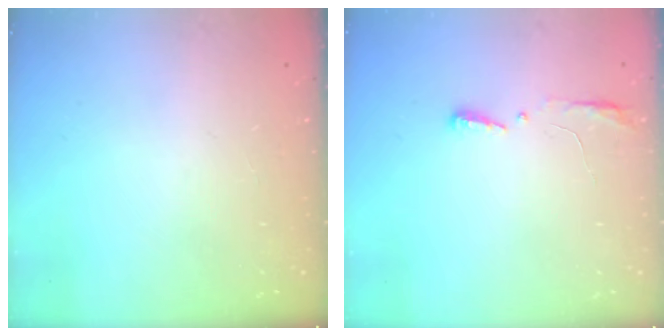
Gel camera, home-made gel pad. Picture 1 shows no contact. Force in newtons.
{"total": 4.1, "press": 3.9, "slide": 1.2}